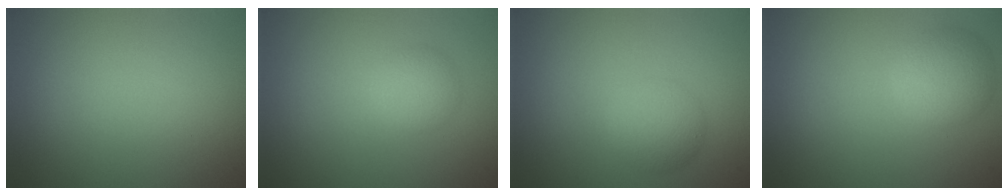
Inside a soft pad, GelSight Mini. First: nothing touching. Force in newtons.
{"total": 2.0, "press": 2.0, "slide": 0.1}
{"total": 2.6, "press": 2.6, "slide": 0.1}
{"total": 3.1, "press": 3.1, "slide": 0.2}